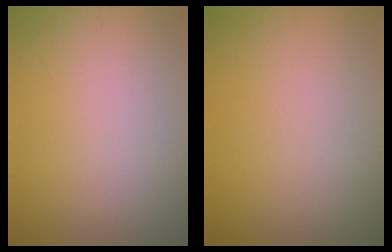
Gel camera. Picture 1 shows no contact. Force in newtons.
{"total": 0.0}